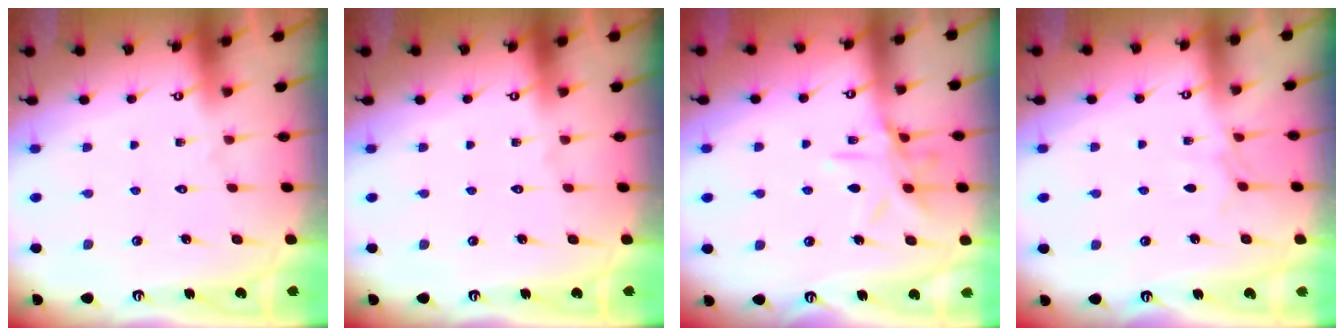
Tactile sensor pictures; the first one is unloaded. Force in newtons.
{"total": 0.0}
{"total": 10.5, "press": 10.4, "slide": 0.7}
{"total": 3.2, "press": 3.2, "slide": 0.4}